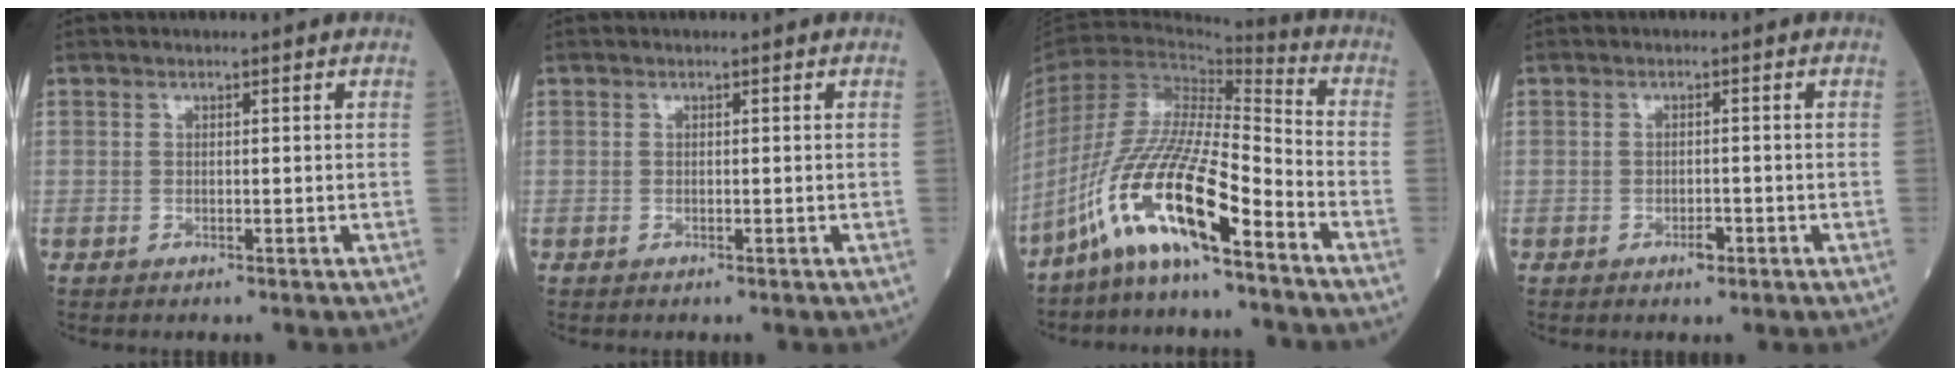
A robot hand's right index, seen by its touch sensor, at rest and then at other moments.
{"total": 0.0}
{"total": 16.3, "force": [-10.2, 2.0, 12.6], "torque": [-0.254, -0.007, -0.192]}
{"total": 1.5, "force": [-1.0, 0.6, 1.0], "torque": [-0.013, 0.001, -0.016]}